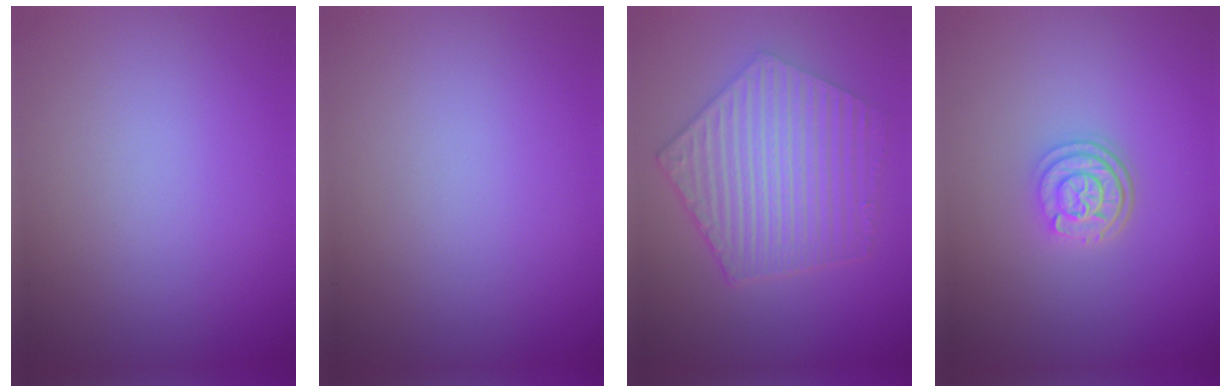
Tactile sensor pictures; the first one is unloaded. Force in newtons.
{"total": 0.0}
{"total": 6.8, "press": 5.0, "slide": 4.6}
{"total": 3.2, "press": 2.5, "slide": 2.0}